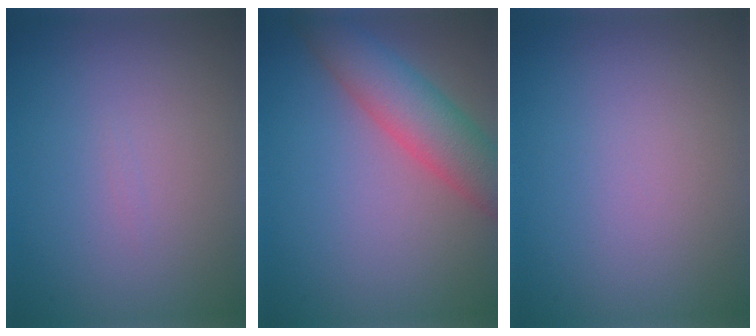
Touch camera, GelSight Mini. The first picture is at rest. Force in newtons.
{"total": 5.8, "press": 5.8, "slide": 0.5}
{"total": 0.0}